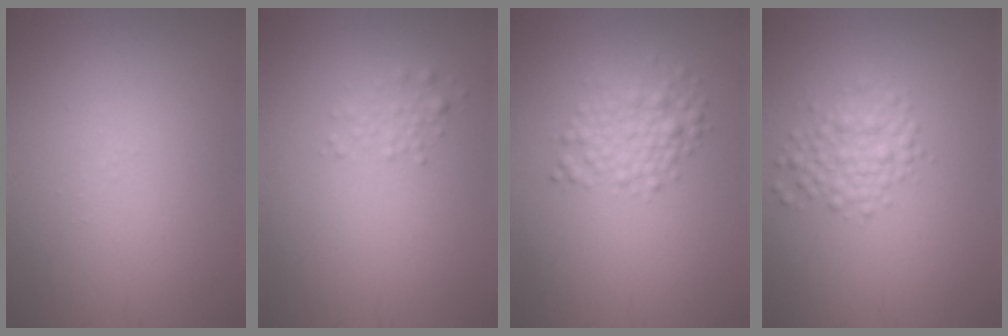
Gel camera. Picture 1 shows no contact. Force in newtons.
{"total": 1.2, "press": 1.1, "slide": 0.1}
{"total": 2.9, "press": 2.9, "slide": 0.1}
{"total": 2.7, "press": 2.7, "slide": 0.1}